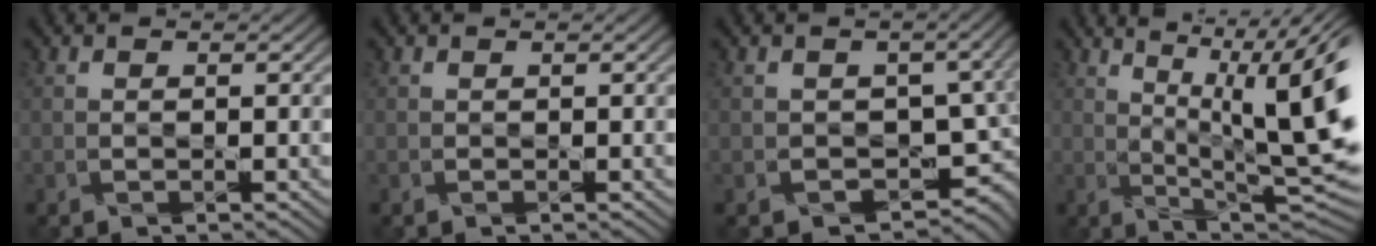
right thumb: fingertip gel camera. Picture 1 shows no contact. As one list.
[{"total": 0.0}, {"total": 4.6, "force": [-0.3, 3.9, 2.5], "torque": [-0.036, -0.027, 0.005]}, {"total": 15.7, "force": [3.3, 5.5, 14.3], "torque": [-0.187, 0.013, 0.055]}]